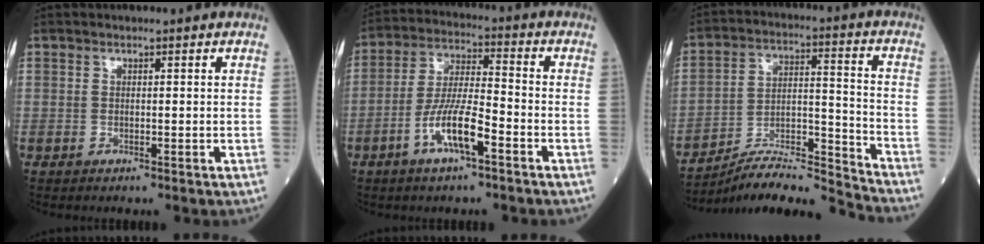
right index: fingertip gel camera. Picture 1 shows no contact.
{"total": 9.3, "force": [-4.2, 1.6, 8.1], "torque": [-0.161, 0.000, -0.080]}
{"total": 13.3, "force": [-12.9, -1.4, 2.5], "torque": [-0.032, 0.040, -0.230]}